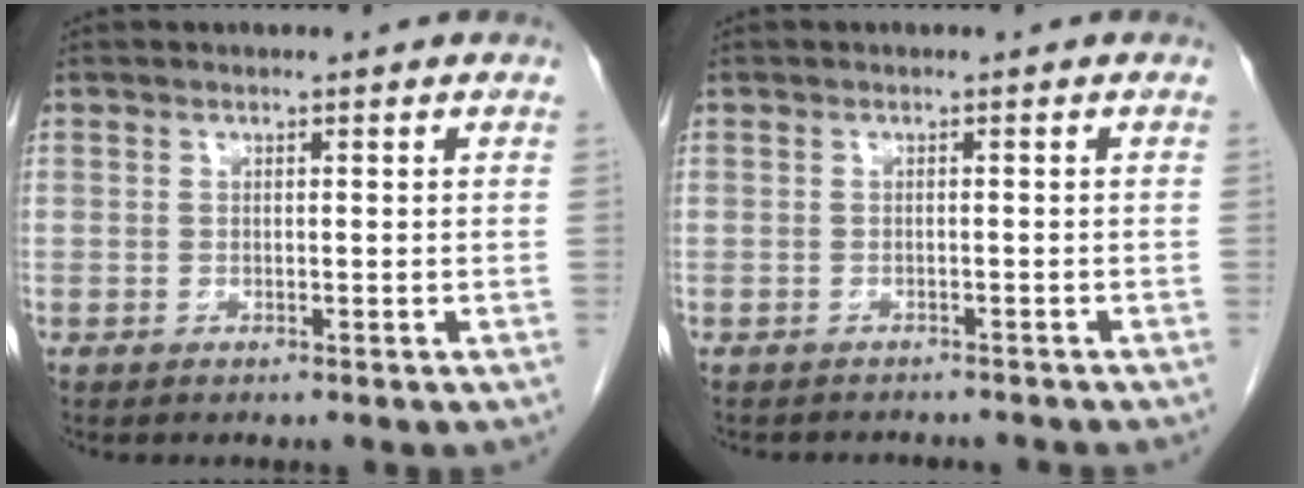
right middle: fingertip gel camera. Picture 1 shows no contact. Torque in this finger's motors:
{"motor_torque": [0.14, -0.14, -0.03, 0.00]}